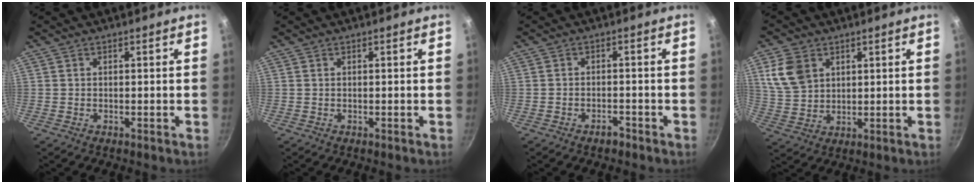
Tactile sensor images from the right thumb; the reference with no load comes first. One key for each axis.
{"total": 0.0}
{"total": 2.1, "fx": -1.6, "fy": 0.9, "fz": 0.8, "tx": -0.006, "ty": 0.021, "tz": -0.020}
{"total": 8.6, "fx": 3.4, "fy": 6.3, "fz": 4.7, "tx": -0.075, "ty": -0.008, "tz": 0.077}